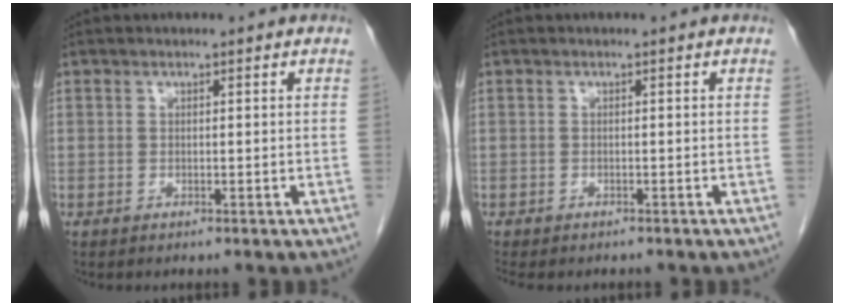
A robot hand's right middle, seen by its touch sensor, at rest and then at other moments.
{"total": 3.8, "force": [-3.3, 1.4, 1.4], "torque": [-0.016, -0.006, -0.043]}